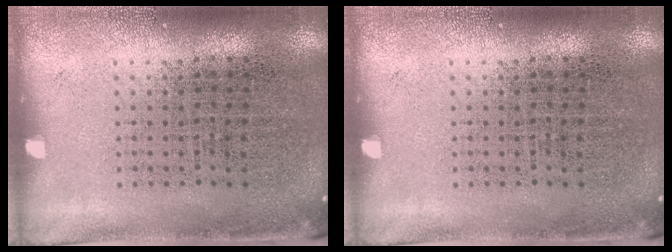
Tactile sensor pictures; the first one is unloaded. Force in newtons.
{"total": 0.0}